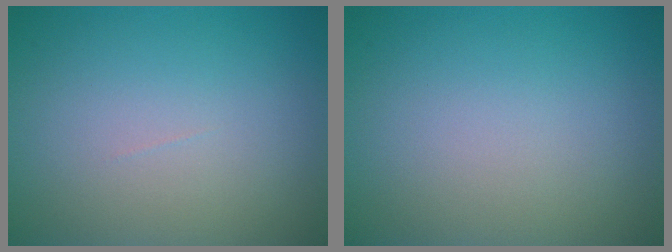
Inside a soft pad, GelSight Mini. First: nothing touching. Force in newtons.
{"total": 0.0}